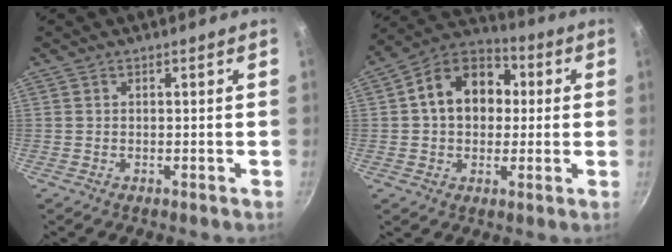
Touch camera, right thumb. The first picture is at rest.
{"total": 14.5, "force": [1.9, 10.9, 9.4], "torque": [-0.116, 0.030, 0.012]}